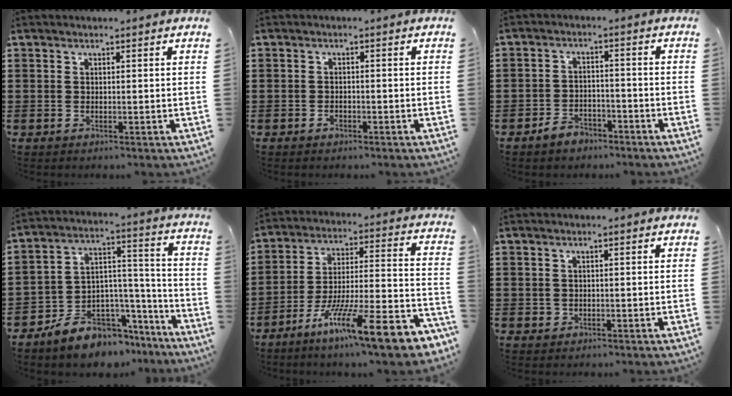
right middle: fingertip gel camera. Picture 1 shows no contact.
{"total": 1.0, "force": [-0.7, 0.4, 0.5], "torque": [-0.011, -0.003, -0.014]}
{"total": 3.3, "force": [-2.9, 1.4, 0.7], "torque": [-0.017, 0.007, -0.058]}
{"total": 7.3, "force": [-6.2, 3.8, 0.5], "torque": [-0.024, 0.005, -0.115]}
{"total": 14.4, "force": [-10.5, 1.3, 9.9], "torque": [-0.147, 0.022, -0.183]}
{"total": 0.6, "force": [0.0, 0.6, 0.1], "torque": [-0.004, 0.005, -0.002]}